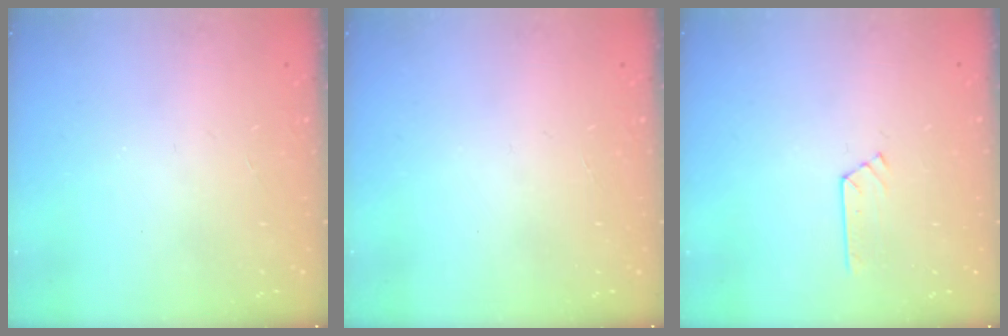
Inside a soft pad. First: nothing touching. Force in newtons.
{"total": 0.0}
{"total": 4.3, "press": 4.3, "slide": 0.5}